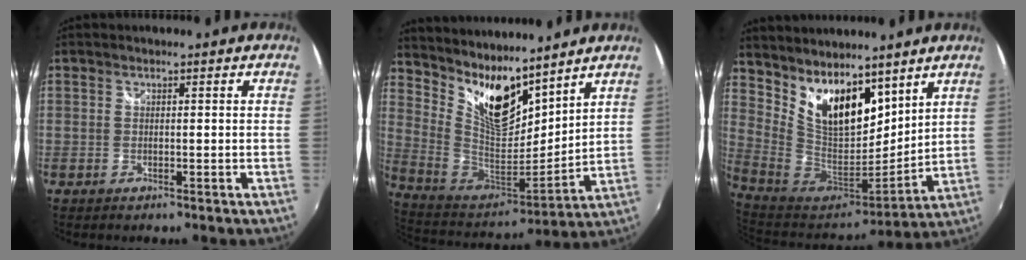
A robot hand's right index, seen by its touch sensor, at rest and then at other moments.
{"total": 15.0, "force": [10.9, 5.2, 8.8], "torque": [-0.166, -0.021, 0.215]}
{"total": 16.4, "force": [9.7, 8.2, 10.5], "torque": [-0.204, 0.000, 0.188]}